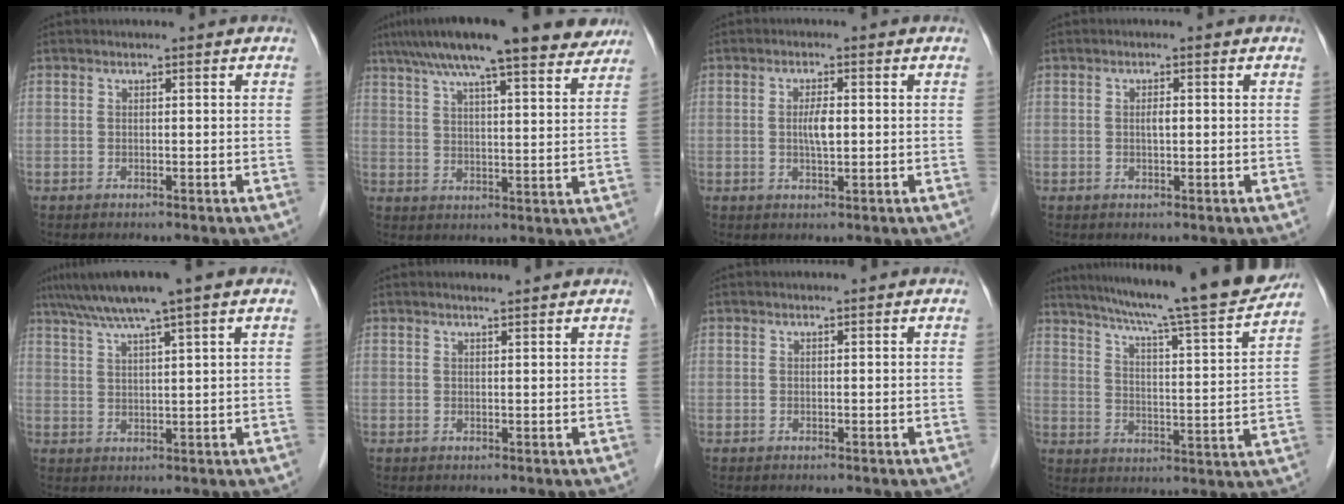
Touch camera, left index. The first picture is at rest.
{"total": 20.3, "force": [16.3, 3.0, 11.7], "torque": [-0.191, 0.038, 0.221]}
{"total": 3.0, "force": [0.1, 0.7, 2.9], "torque": [-0.055, 0.001, 0.003]}
{"total": 1.3, "force": [0.0, 0.4, 1.3], "torque": [-0.023, 0.002, 0.000]}
{"total": 8.3, "force": [5.8, -0.7, 5.9], "torque": [-0.100, 0.031, 0.098]}
{"total": 2.4, "force": [2.2, 0.1, 0.9], "torque": [-0.014, 0.014, 0.029]}
{"total": 0.0}
{"total": 21.6, "force": [18.8, -0.1, 10.8], "torque": [-0.170, -0.025, 0.261]}